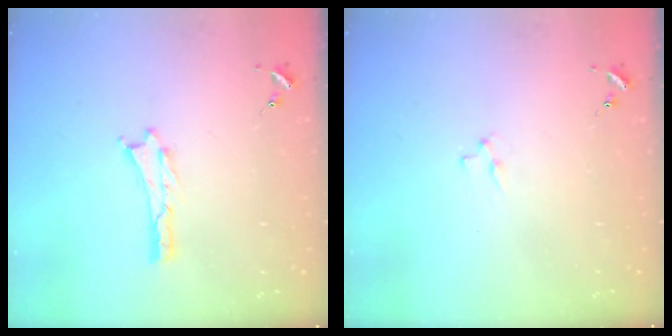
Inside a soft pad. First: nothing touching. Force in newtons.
{"total": 1.8, "press": 1.8, "slide": 0.3}